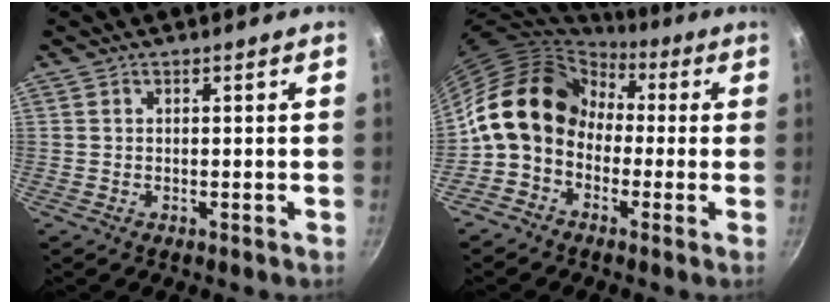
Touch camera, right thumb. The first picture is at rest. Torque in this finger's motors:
{"motor_torque": [1.54, 3.20, 1.14, -1.22, 0.59]}